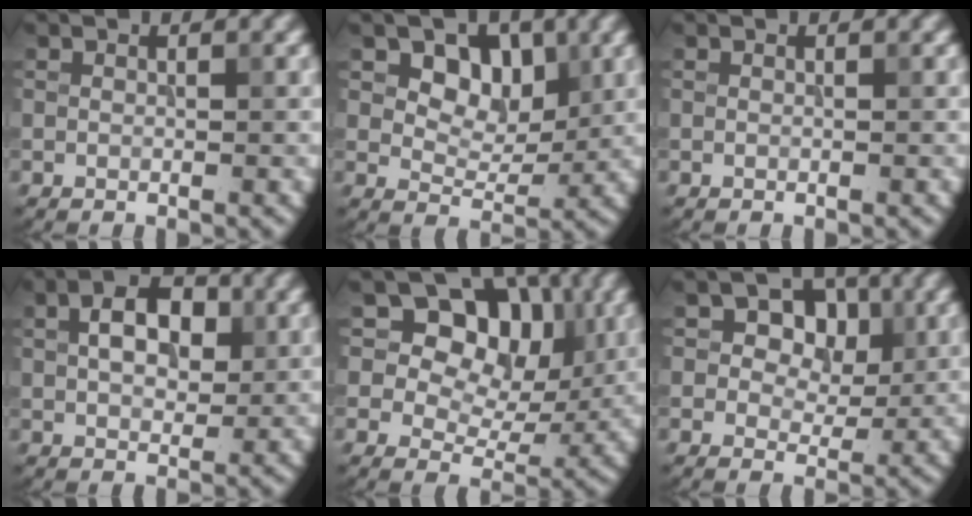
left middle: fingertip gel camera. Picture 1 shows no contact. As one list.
[{"total": 4.5, "force": [1.9, 3.2, 2.5], "torque": [-0.037, -0.009, 0.027]}, {"total": 0.0}, {"total": 4.6, "force": [1.2, 2.9, 3.4], "torque": [-0.058, 0.007, 0.016]}, {"total": 10.1, "force": [4.3, 7.1, 5.8], "torque": [-0.090, 0.022, 0.043]}, {"total": 4.6, "force": [1.4, 3.3, 2.9], "torque": [-0.040, 0.002, 0.005]}]